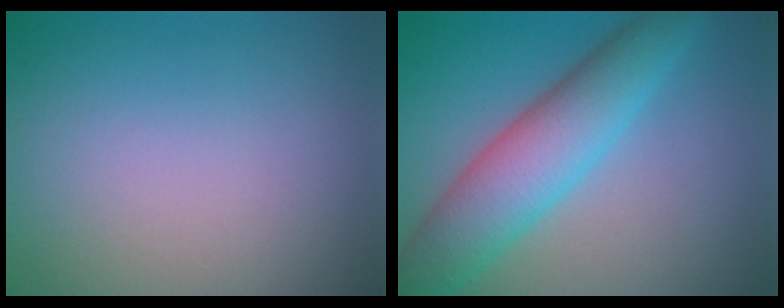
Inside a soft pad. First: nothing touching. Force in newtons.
{"total": 6.8, "press": 6.8, "slide": 0.1}